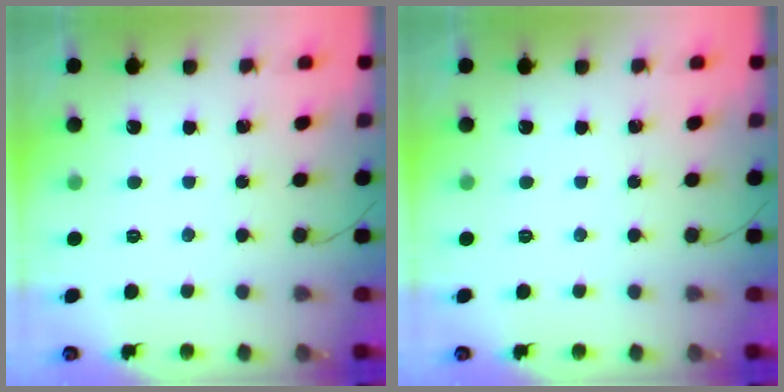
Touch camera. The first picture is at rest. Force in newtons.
{"total": 0.0}